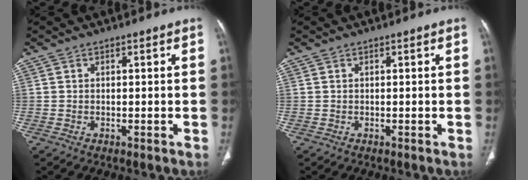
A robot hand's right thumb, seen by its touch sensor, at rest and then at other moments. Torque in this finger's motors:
{"motor_torque": [0.00, 0.00, 0.02, 0.02, 0.00]}